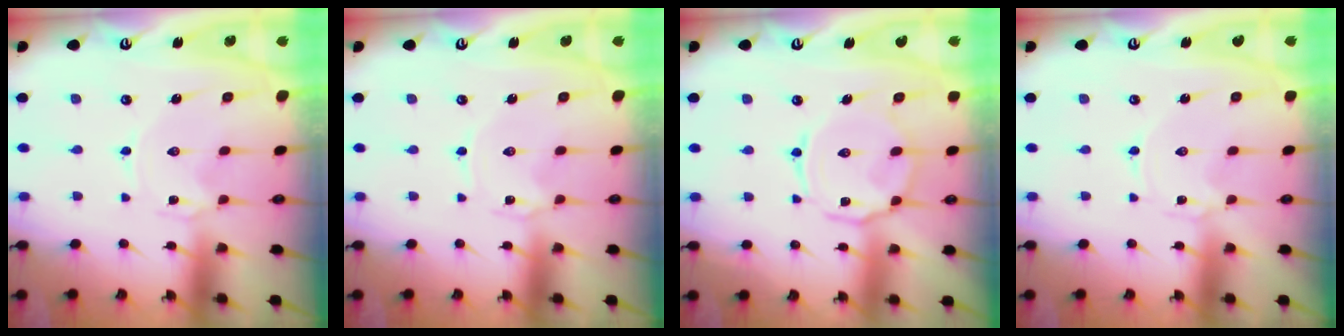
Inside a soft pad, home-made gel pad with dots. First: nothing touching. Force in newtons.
{"total": 1.0, "press": 1.0, "slide": 0.1}
{"total": 9.3, "press": 9.3, "slide": 0.9}
{"total": 0.0}